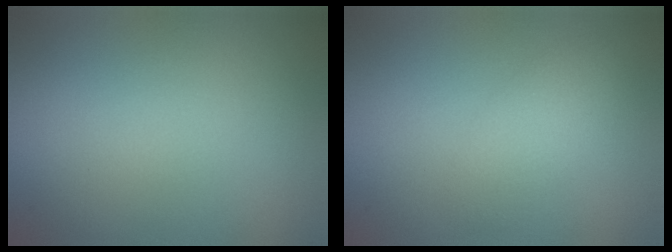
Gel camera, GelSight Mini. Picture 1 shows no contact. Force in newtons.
{"total": 2.3, "press": 2.3, "slide": 0.0}